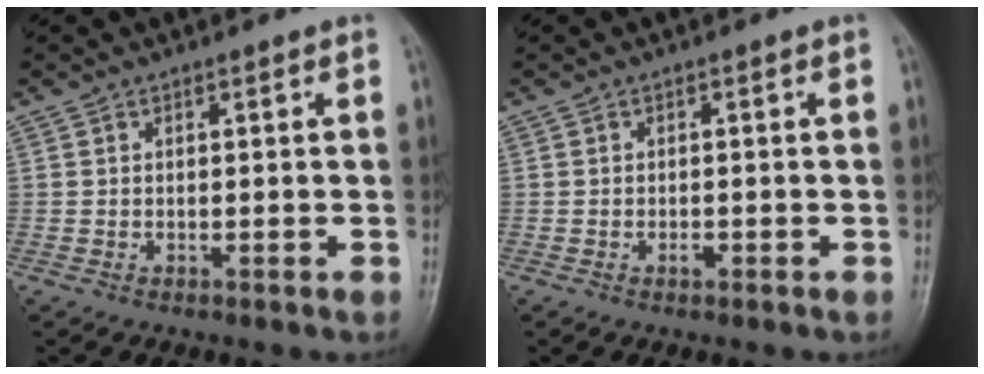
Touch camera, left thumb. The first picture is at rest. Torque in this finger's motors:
{"motor_torque": [-0.01, 0.01, 0.03, 0.01, 0.00]}